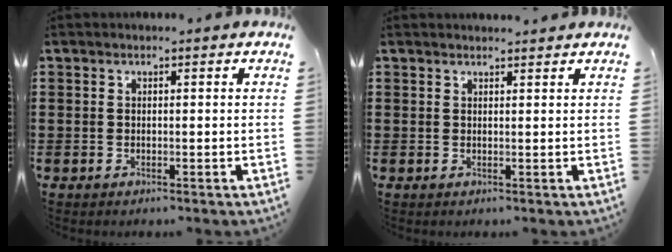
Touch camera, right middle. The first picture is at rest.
{"total": 1.0, "force": [1.0, 0.0, 0.2], "torque": [0.003, -0.005, 0.017]}